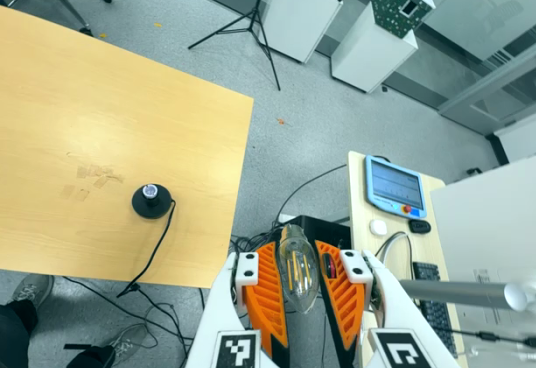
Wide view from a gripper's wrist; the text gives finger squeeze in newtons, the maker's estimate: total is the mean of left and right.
{"total": 12.5, "left": 12.7, "right": 12.4}